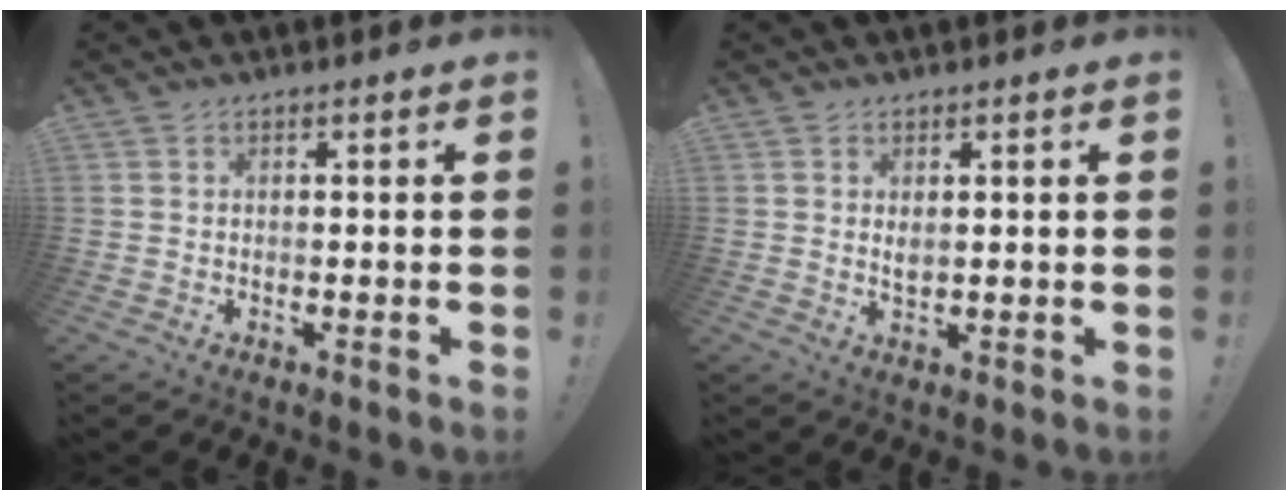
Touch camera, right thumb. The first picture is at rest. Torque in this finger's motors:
{"motor_torque": [-0.18, 0.18, 0.07, 0.25, 0.07]}